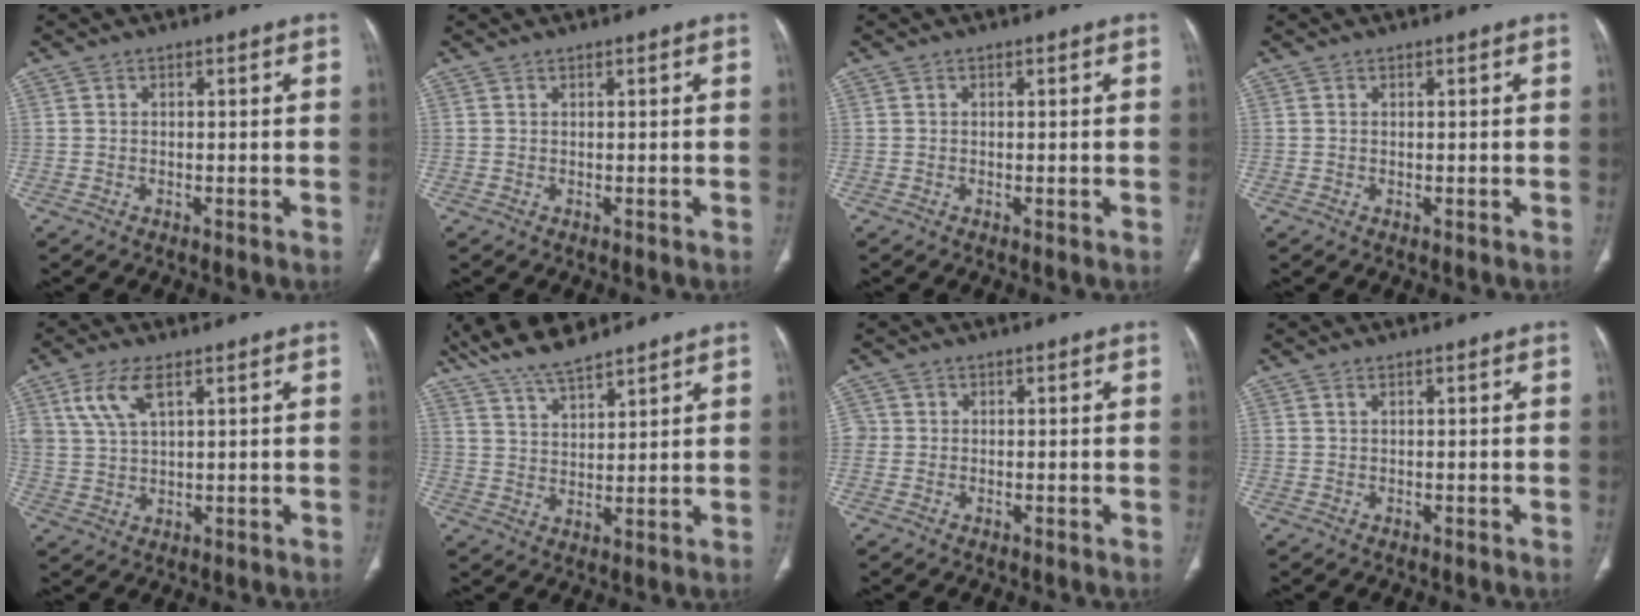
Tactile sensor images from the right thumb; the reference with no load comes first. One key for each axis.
{"total": 0.0}
{"total": 0.0}
{"total": 0.0}
{"total": 6.8, "fx": 3.4, "fy": 2.9, "fz": 5.1, "tx": -0.109, "ty": -0.008, "tz": 0.072}
{"total": 10.4, "fx": 8.6, "fy": 2.8, "fz": 5.1, "tx": -0.084, "ty": -0.033, "tz": 0.164}
{"total": 1.7, "fx": -0.1, "fy": 1.7, "fz": 0.3, "tx": 0.008, "ty": 0.006, "tz": -0.005}
{"total": 0.0}